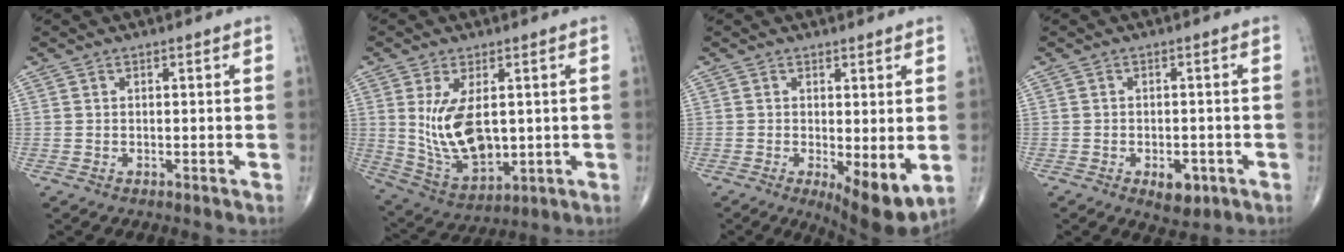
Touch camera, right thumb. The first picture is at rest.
{"total": 12.8, "force": [1.5, 6.9, 10.7], "torque": [-0.188, -0.018, 0.049]}
{"total": 8.2, "force": [-1.3, 2.7, 7.6], "torque": [-0.113, -0.025, -0.014]}
{"total": 4.8, "force": [-2.0, 2.7, 3.4], "torque": [-0.037, 0.005, -0.021]}